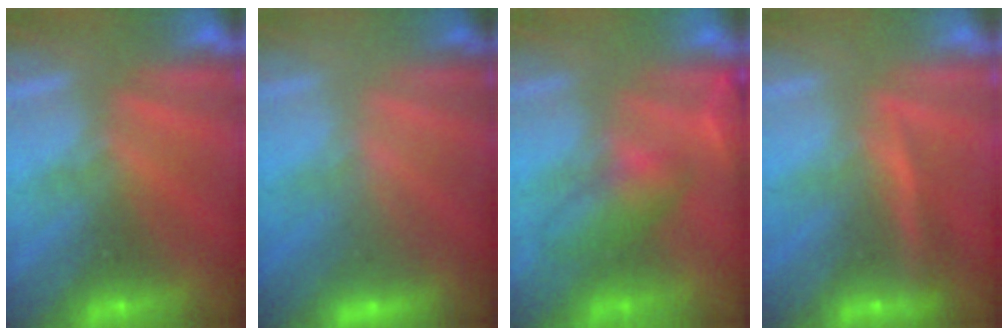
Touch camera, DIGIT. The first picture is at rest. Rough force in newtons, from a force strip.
{"total": 2.3}
{"total": 4.5}
{"total": 2.9}